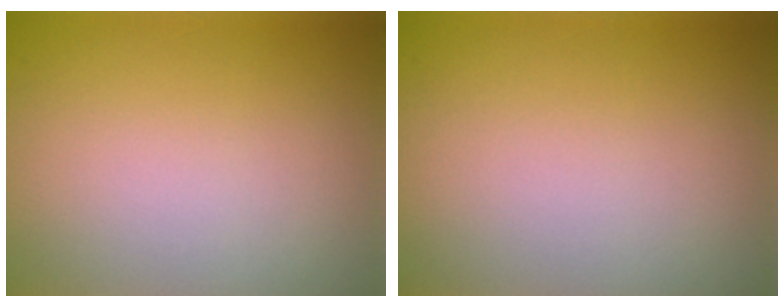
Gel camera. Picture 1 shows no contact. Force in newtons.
{"total": 0.0}